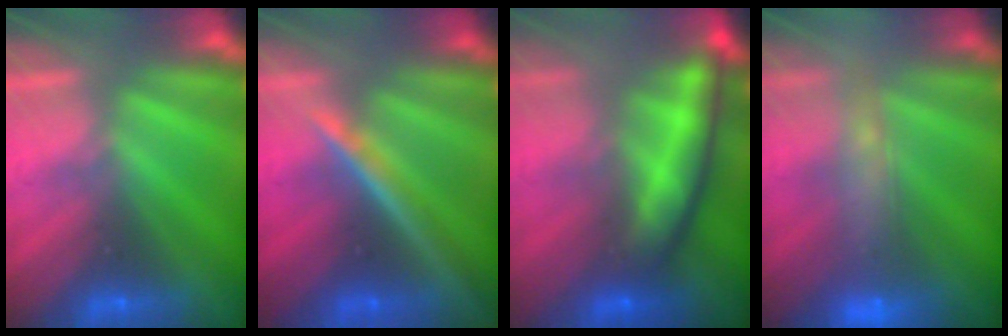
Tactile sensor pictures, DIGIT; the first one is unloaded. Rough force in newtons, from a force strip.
{"total": 4.6}
{"total": 8.8}
{"total": 9.8}